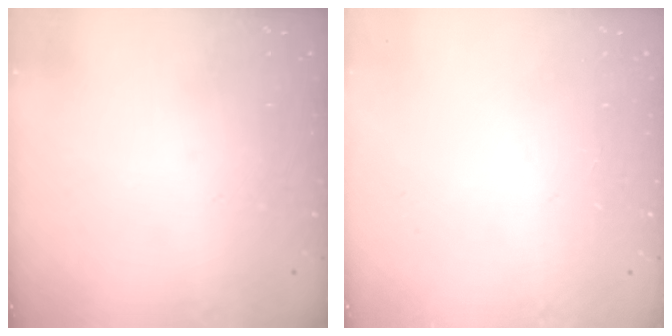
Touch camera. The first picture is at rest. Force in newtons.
{"total": 0.0}